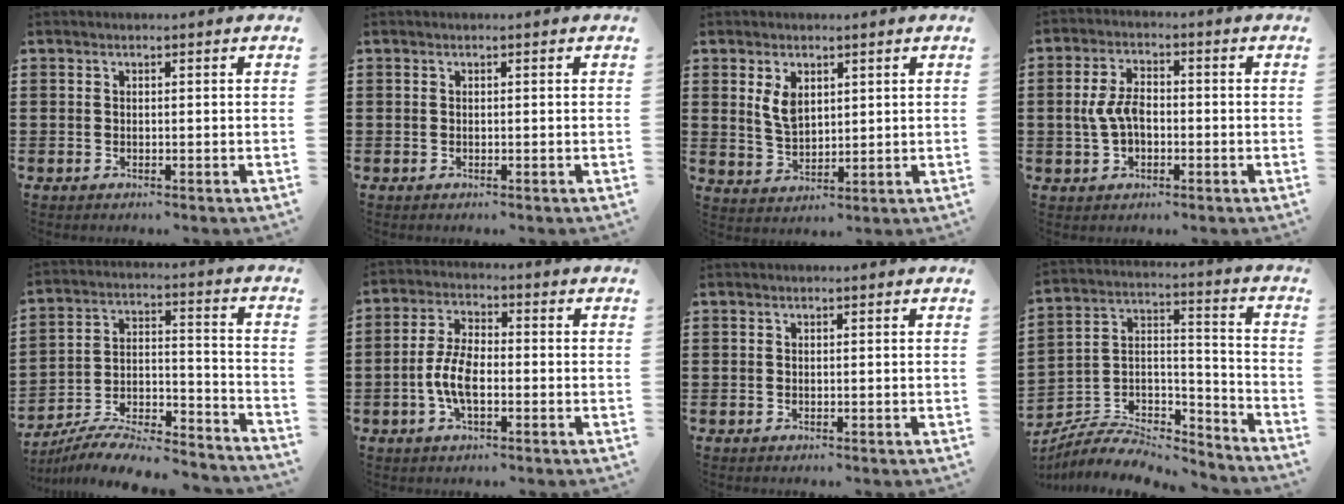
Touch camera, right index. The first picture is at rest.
{"total": 0.0}
{"total": 4.6, "force": [2.1, 2.7, 3.1], "torque": [-0.070, 0.008, 0.037]}
{"total": 5.5, "force": [-0.5, 3.0, 4.6], "torque": [-0.108, -0.002, -0.014]}
{"total": 8.0, "force": [-7.2, 1.6, 3.2], "torque": [-0.058, 0.006, -0.142]}
{"total": 6.3, "force": [-1.6, 2.9, 5.4], "torque": [-0.129, -0.004, -0.036]}
{"total": 0.0}
{"total": 6.4, "force": [-5.7, 2.4, 1.8], "torque": [-0.037, 0.007, -0.112]}